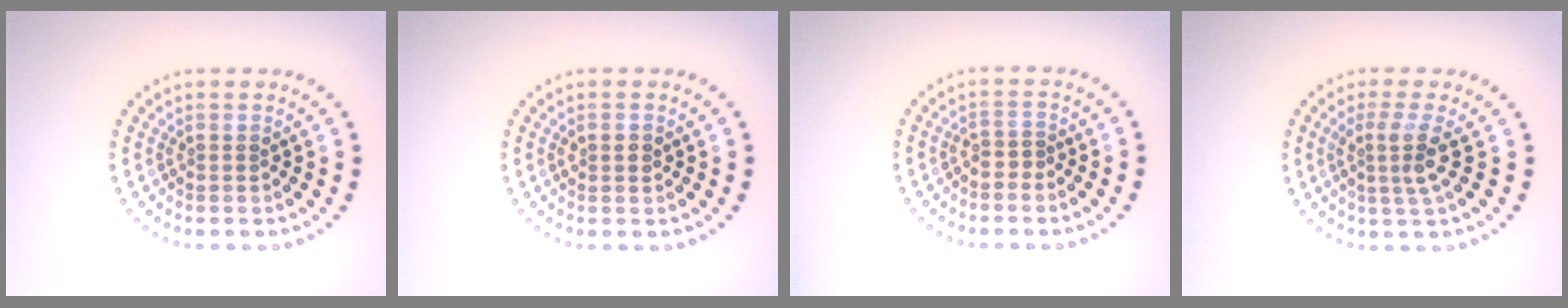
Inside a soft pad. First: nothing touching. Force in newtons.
{"total": 1.5, "press": 1.5, "slide": 0.1}
{"total": 0.8, "press": 0.7, "slide": 0.5}
{"total": 2.7, "press": 2.0, "slide": 1.8}